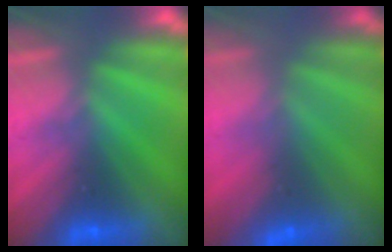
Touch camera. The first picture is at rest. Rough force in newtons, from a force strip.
{"total": 3.0}